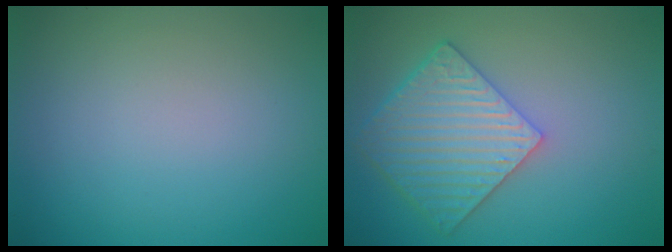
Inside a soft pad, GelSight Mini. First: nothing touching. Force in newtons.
{"total": 6.2, "press": 5.2, "slide": 3.4}